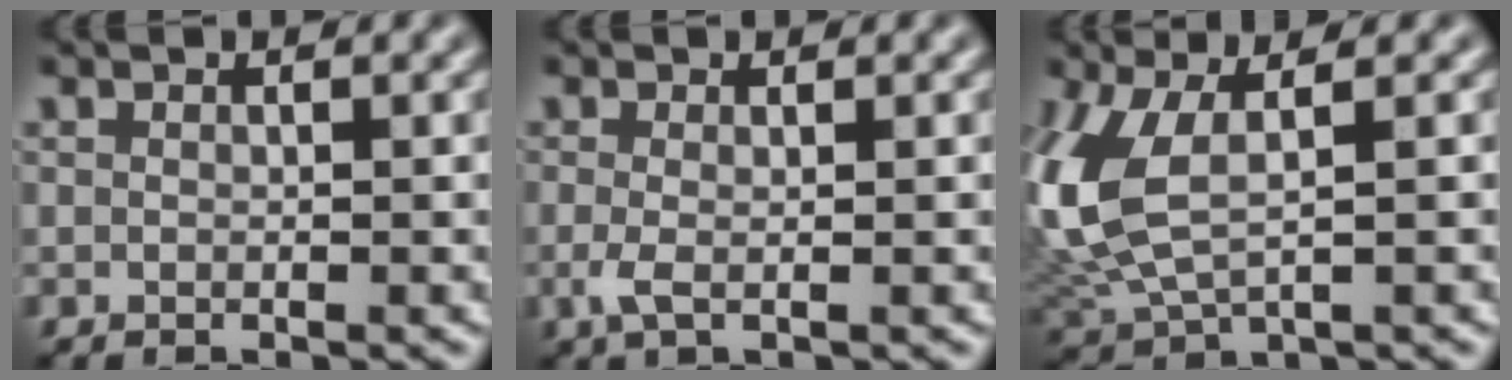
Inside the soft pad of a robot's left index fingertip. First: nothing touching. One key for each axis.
{"total": 1.6, "fx": -0.3, "fy": 0.4, "fz": 1.5, "tx": -0.035, "ty": -0.005, "tz": -0.007}
{"total": 7.1, "fx": 1.2, "fy": 3.4, "fz": 6.1, "tx": -0.169, "ty": -0.003, "tz": 0.032}